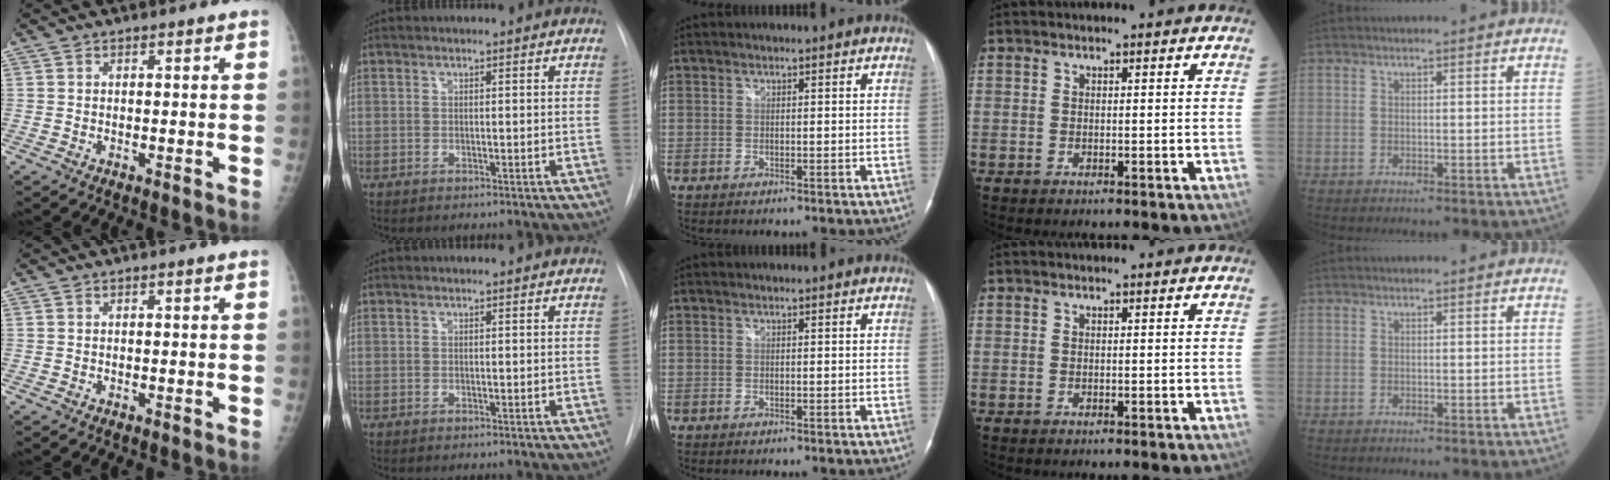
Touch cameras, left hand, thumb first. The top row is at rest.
{}